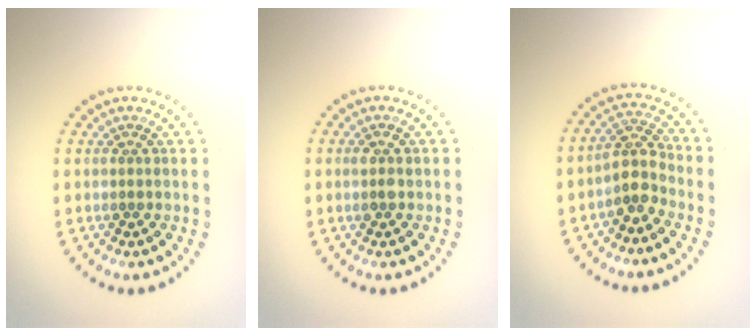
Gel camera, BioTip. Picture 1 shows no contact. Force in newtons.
{"total": 1.3, "press": 1.2, "slide": 0.3}
{"total": 2.7, "press": 2.2, "slide": 1.6}